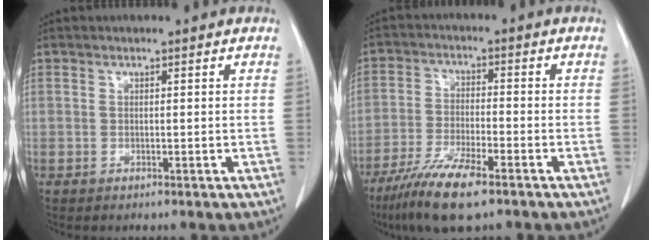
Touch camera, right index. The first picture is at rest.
{"total": 9.7, "force": [-6.6, 1.6, 6.9], "torque": [-0.134, -0.023, -0.120]}